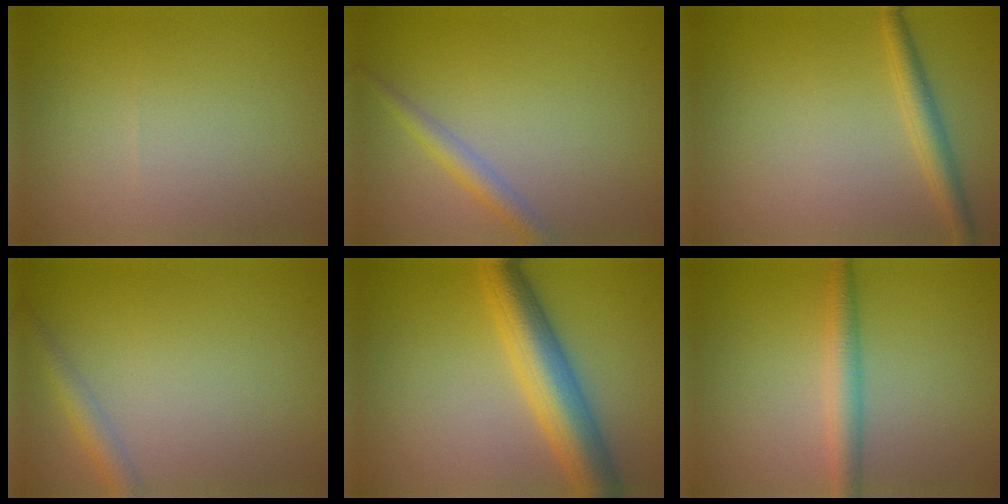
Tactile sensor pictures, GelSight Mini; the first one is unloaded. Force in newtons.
{"total": 2.1, "press": 2.1, "slide": 0.0}
{"total": 2.4, "press": 2.4, "slide": 0.1}
{"total": 2.2, "press": 2.2, "slide": 0.1}
{"total": 7.0, "press": 7.0, "slide": 0.2}
{"total": 2.8, "press": 2.8, "slide": 0.0}